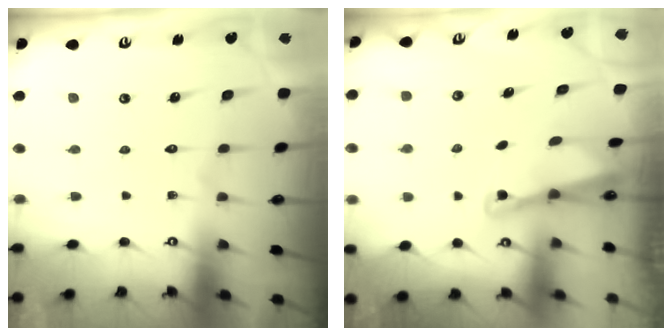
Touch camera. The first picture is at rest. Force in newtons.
{"total": 2.0, "press": 2.0, "slide": 0.2}